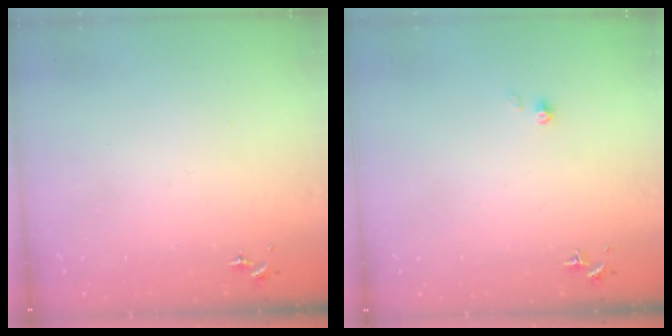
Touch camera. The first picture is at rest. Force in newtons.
{"total": 2.2, "press": 2.2, "slide": 0.2}